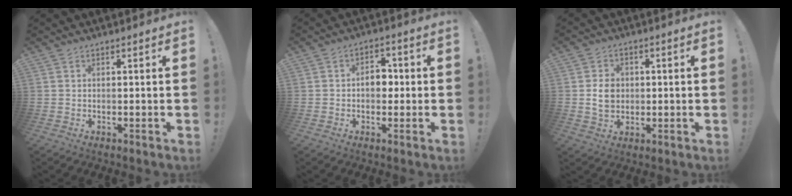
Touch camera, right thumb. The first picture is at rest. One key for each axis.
{"total": 6.6, "fx": -0.5, "fy": 4.7, "fz": 4.6, "tx": -0.069, "ty": 0.017, "tz": -0.011}
{"total": 6.6, "fx": -0.2, "fy": 5.5, "fz": 3.5, "tx": -0.050, "ty": 0.007, "tz": -0.003}